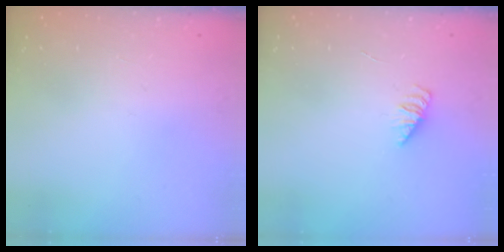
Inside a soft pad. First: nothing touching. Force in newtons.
{"total": 1.9, "press": 1.9, "slide": 0.4}